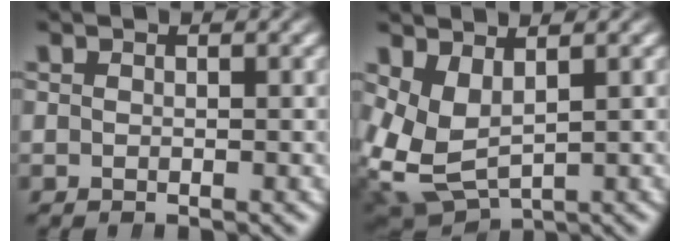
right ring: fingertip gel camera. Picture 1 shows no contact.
{"total": 8.6, "force": [-0.3, 7.3, 4.5], "torque": [-0.143, -0.048, 0.011]}